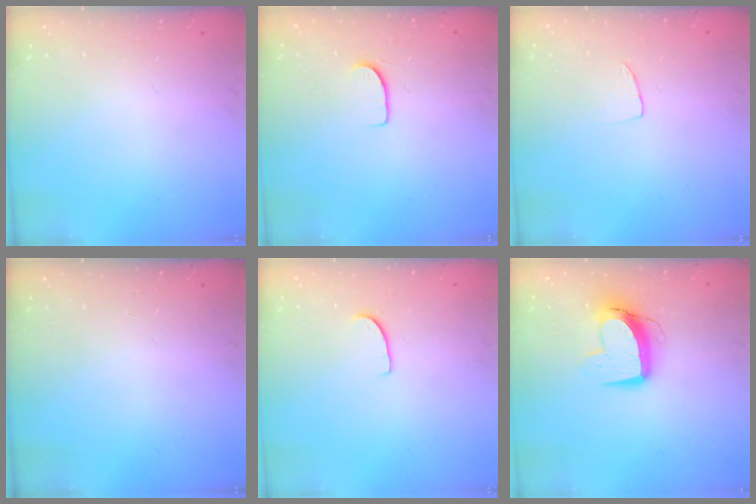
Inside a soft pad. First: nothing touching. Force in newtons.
{"total": 6.1, "press": 6.1, "slide": 0.5}
{"total": 3.8, "press": 3.7, "slide": 0.2}
{"total": 0.0}
{"total": 5.1, "press": 5.1, "slide": 0.4}
{"total": 11.1, "press": 11.1, "slide": 0.9}